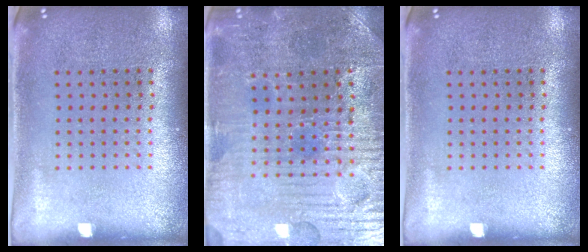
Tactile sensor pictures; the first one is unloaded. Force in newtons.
{"total": 3.7, "press": 3.7, "slide": 0.5}
{"total": 0.0}